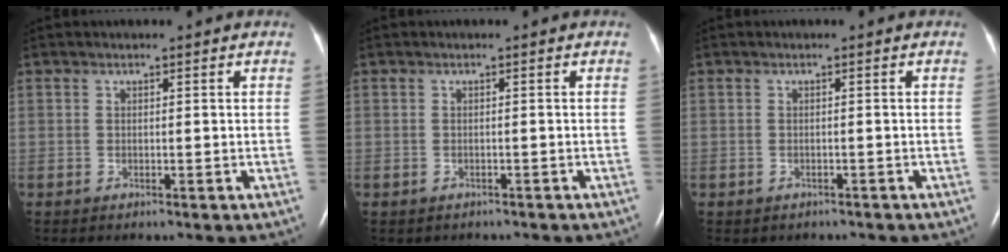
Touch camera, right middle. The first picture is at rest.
{"total": 1.6, "force": [-1.3, 0.9, 0.2], "torque": [-0.012, 0.000, -0.013]}
{"total": 1.8, "force": [-1.4, 1.0, 0.3], "torque": [-0.012, 0.000, -0.014]}